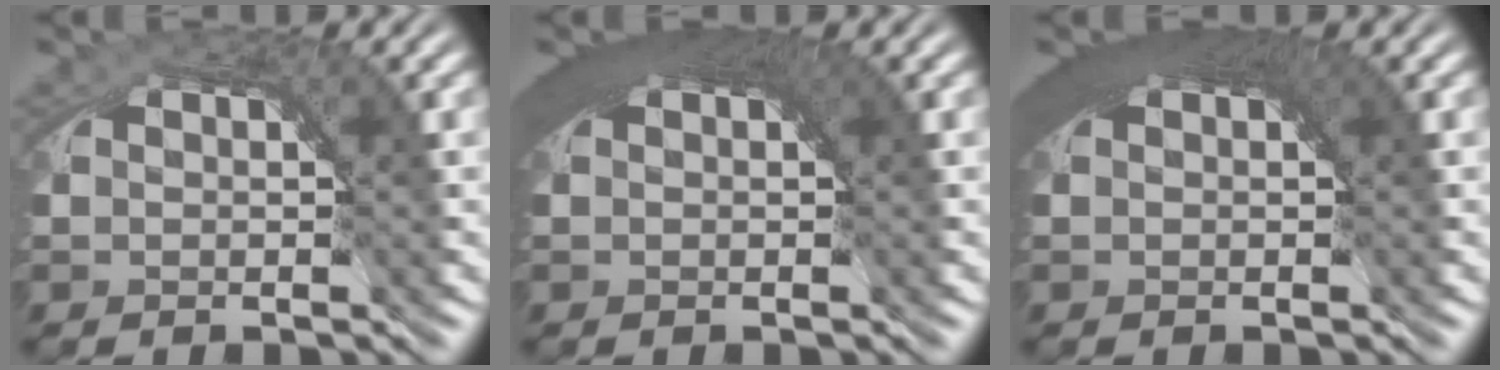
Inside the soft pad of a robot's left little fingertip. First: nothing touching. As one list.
[{"total": 5.1, "force": [1.6, 1.8, 4.4], "torque": [-0.054, 0.013, 0.019]}, {"total": 5.5, "force": [1.7, 2.0, 4.9], "torque": [-0.059, 0.014, 0.018]}]